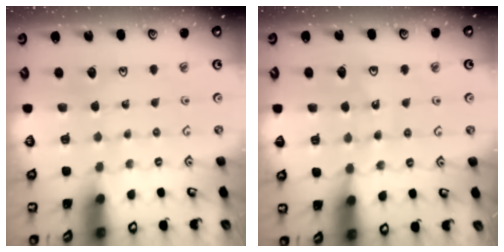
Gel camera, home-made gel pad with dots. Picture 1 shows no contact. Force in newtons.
{"total": 9.5, "press": 9.3, "slide": 2.1}